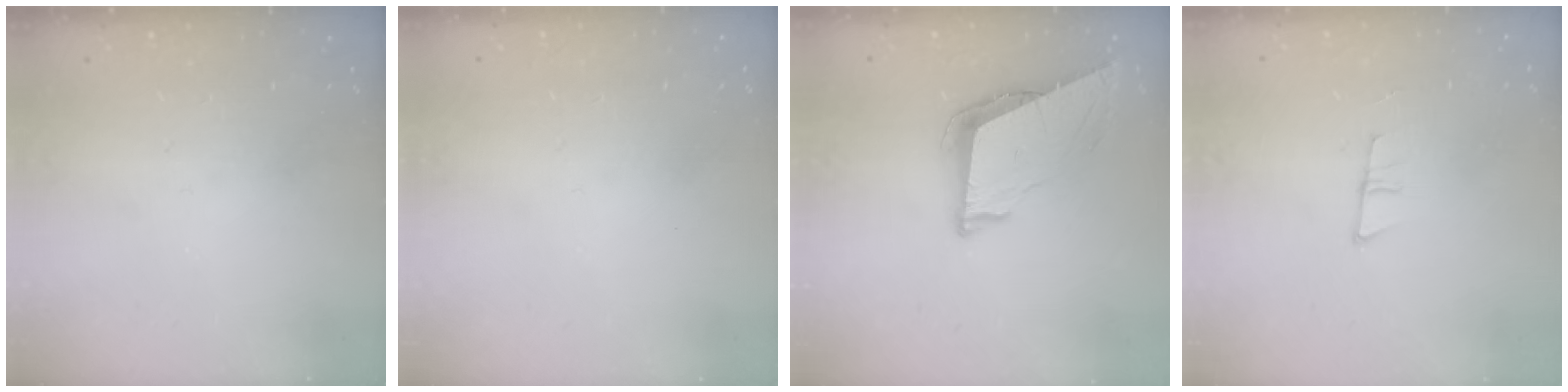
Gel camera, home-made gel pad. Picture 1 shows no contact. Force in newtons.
{"total": 1.6, "press": 1.6, "slide": 0.1}
{"total": 9.2, "press": 8.6, "slide": 3.3}
{"total": 6.7, "press": 5.9, "slide": 3.0}